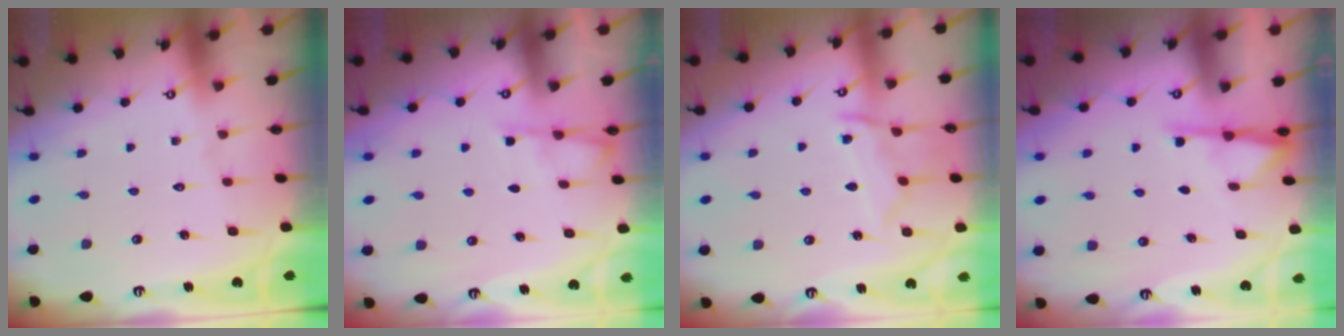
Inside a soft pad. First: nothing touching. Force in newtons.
{"total": 2.2, "press": 2.2, "slide": 0.3}
{"total": 10.0, "press": 9.9, "slide": 0.9}
{"total": 2.8, "press": 2.7, "slide": 0.5}